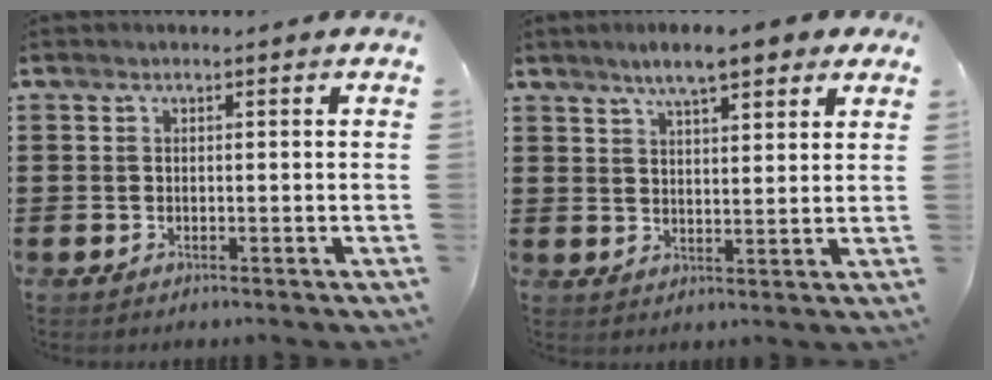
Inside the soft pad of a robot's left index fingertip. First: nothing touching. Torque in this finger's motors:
{"motor_torque": [1.50, 0.64, 0.47, 0.16]}